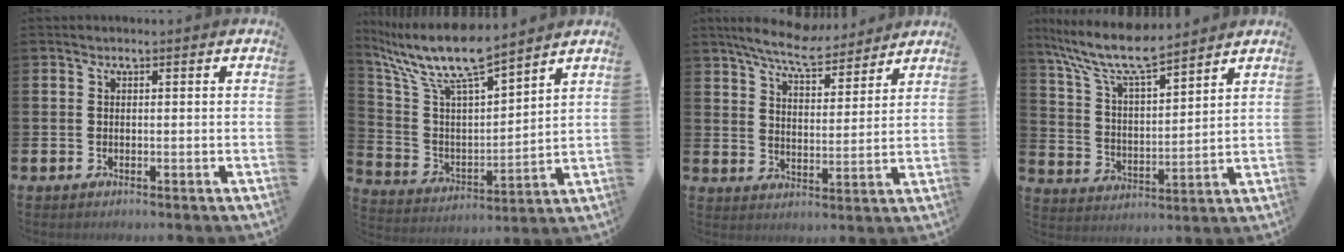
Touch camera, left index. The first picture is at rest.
{"total": 10.0, "force": [8.9, 1.2, 4.4], "torque": [-0.130, -0.056, 0.152]}
{"total": 7.7, "force": [7.1, 1.5, 2.6], "torque": [-0.065, -0.036, 0.126]}
{"total": 10.0, "force": [8.7, 1.8, 4.5], "torque": [-0.126, -0.042, 0.154]}